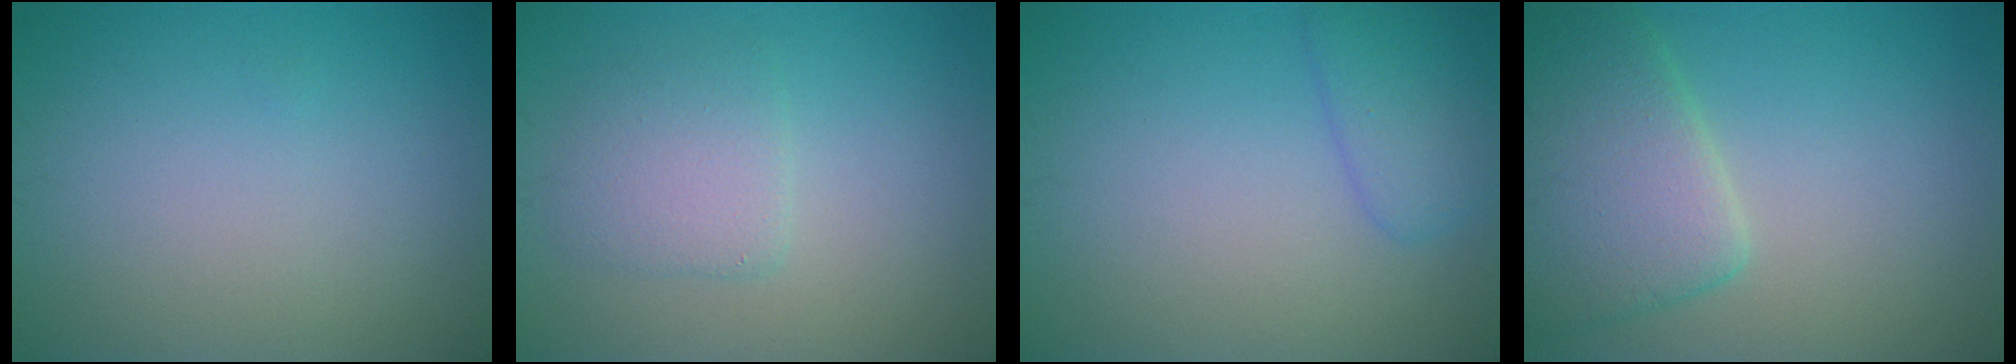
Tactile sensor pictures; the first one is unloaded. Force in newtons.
{"total": 2.9, "press": 2.9, "slide": 0.3}
{"total": 2.7, "press": 2.7, "slide": 0.2}
{"total": 5.9, "press": 5.9, "slide": 0.2}